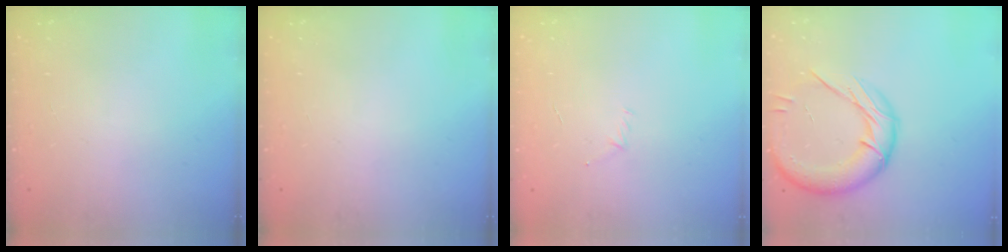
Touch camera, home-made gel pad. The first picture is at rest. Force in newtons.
{"total": 0.0}
{"total": 2.9, "press": 2.8, "slide": 0.8}
{"total": 18.0, "press": 17.9, "slide": 2.2}